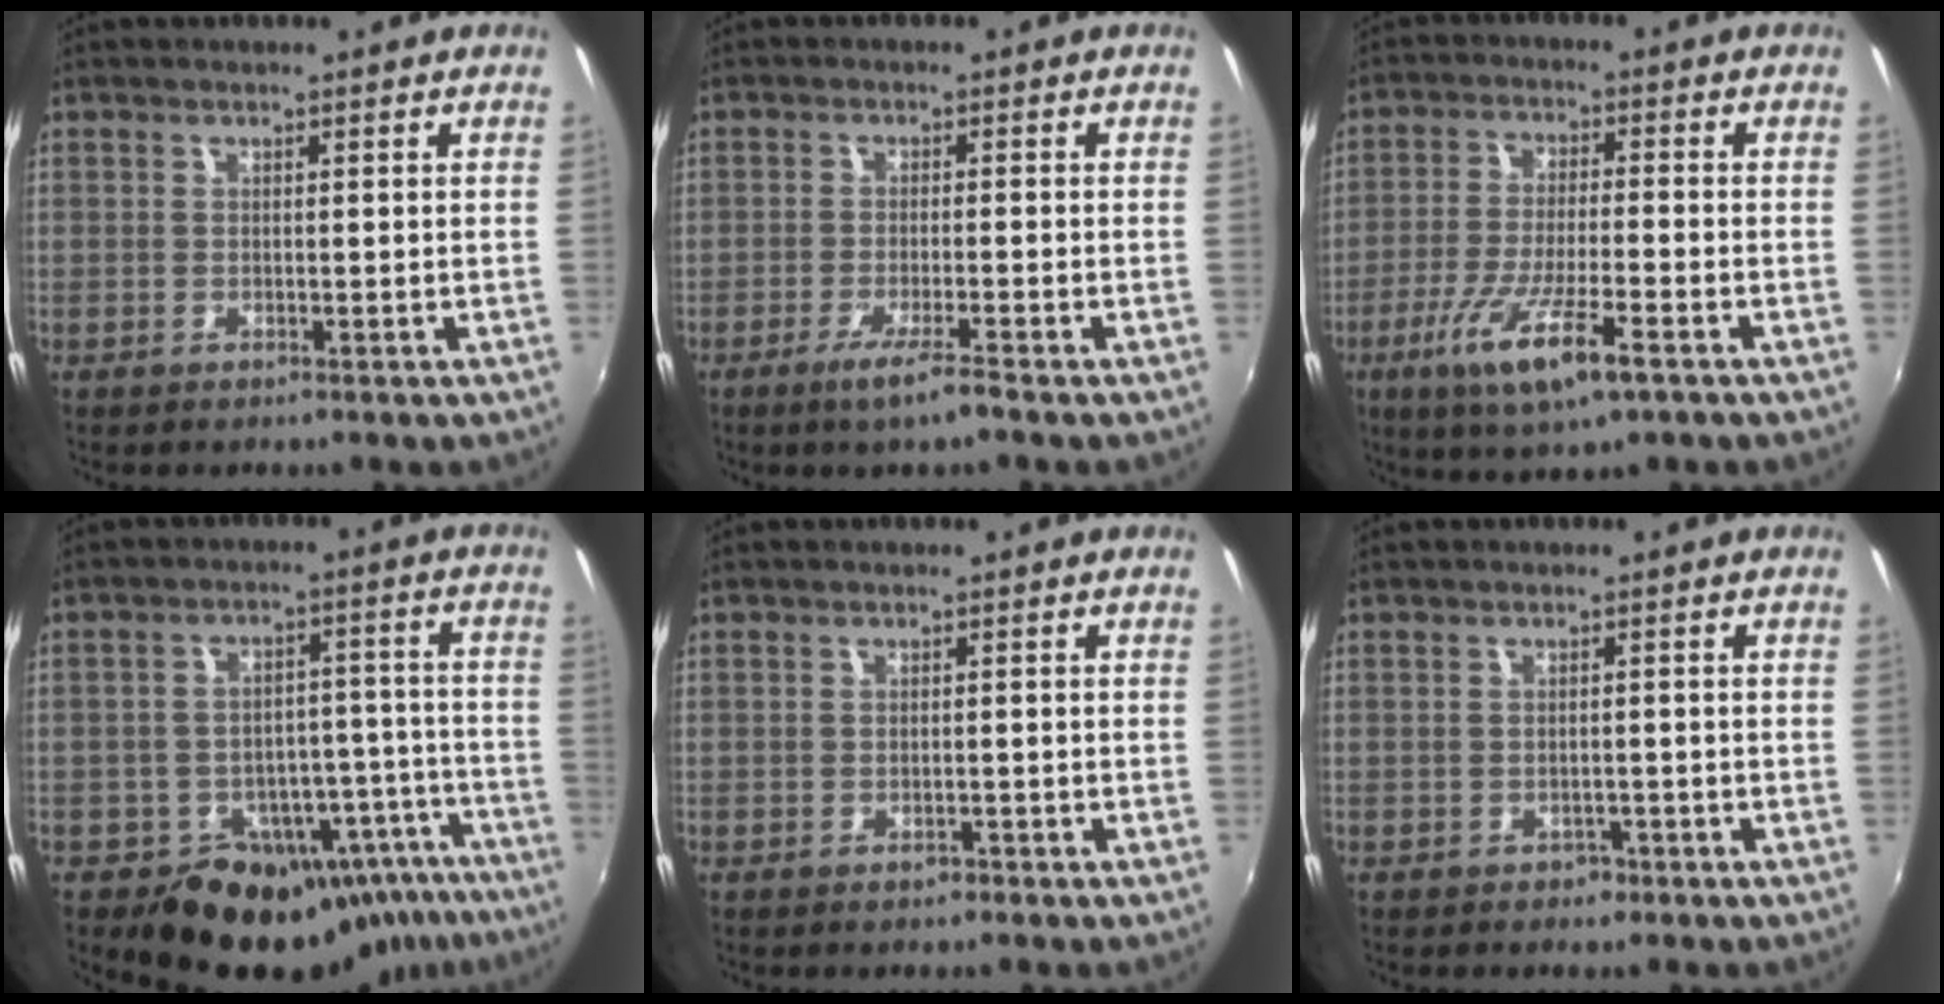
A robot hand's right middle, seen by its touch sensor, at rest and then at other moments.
{"total": 4.5, "force": [-3.0, -0.4, 3.3], "torque": [-0.073, -0.011, -0.057]}
{"total": 11.5, "force": [-5.9, 1.9, 9.7], "torque": [-0.197, -0.026, -0.106]}
{"total": 17.4, "force": [-12.4, 10.8, 5.5], "torque": [-0.077, 0.047, -0.142]}
{"total": 1.1, "force": [-0.8, 0.7, 0.3], "torque": [-0.007, -0.001, -0.010]}
{"total": 2.0, "force": [-1.2, 1.5, 0.5], "torque": [-0.012, -0.001, -0.013]}